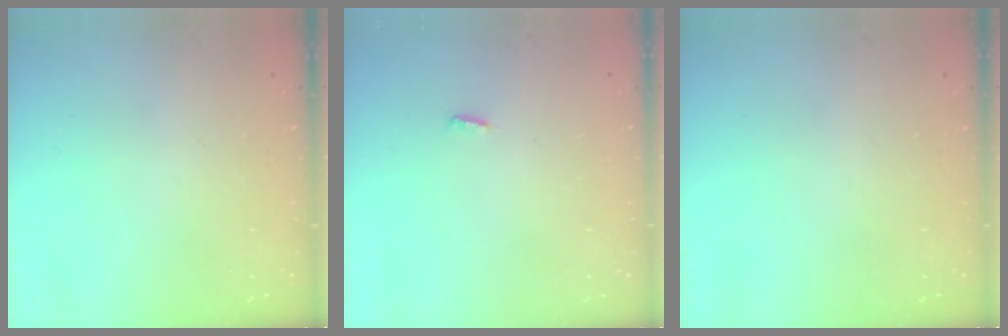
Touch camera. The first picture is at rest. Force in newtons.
{"total": 3.0, "press": 2.9, "slide": 0.8}
{"total": 0.0}